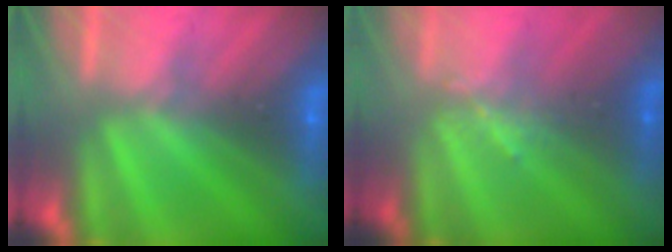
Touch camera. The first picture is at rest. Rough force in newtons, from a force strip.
{"total": 1.1}